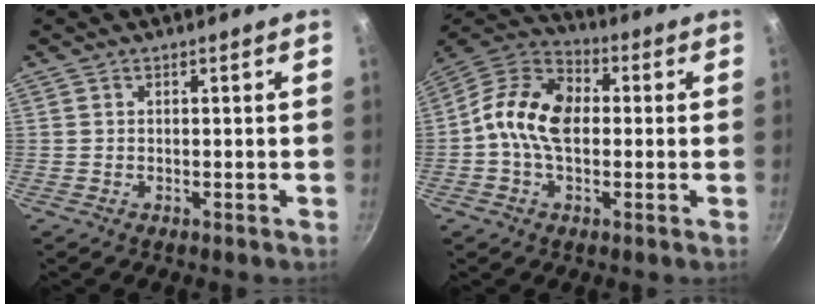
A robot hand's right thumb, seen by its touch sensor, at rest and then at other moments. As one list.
[{"total": 13.2, "force": [-0.1, 8.8, 9.8], "torque": [-0.150, 0.031, -0.027]}]